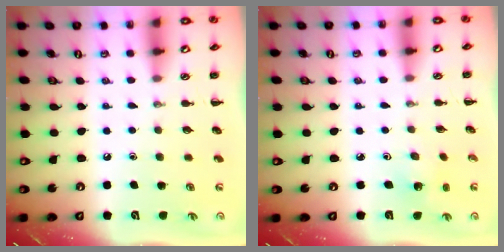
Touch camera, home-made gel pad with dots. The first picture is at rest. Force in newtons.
{"total": 1.6, "press": 1.5, "slide": 0.7}